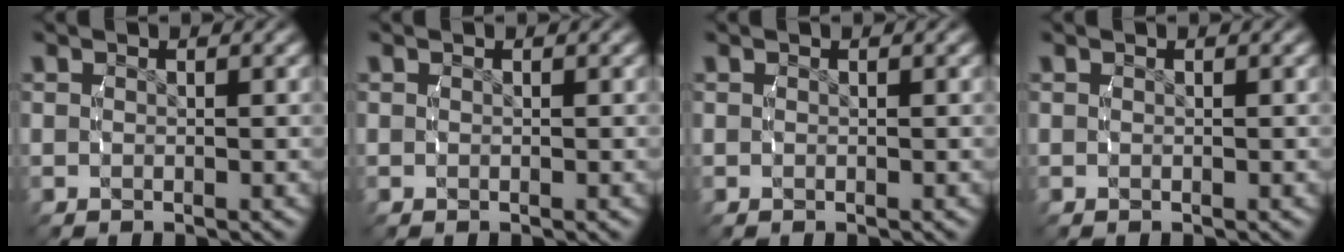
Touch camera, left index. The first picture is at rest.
{"total": 0.0}
{"total": 0.0}
{"total": 0.0}